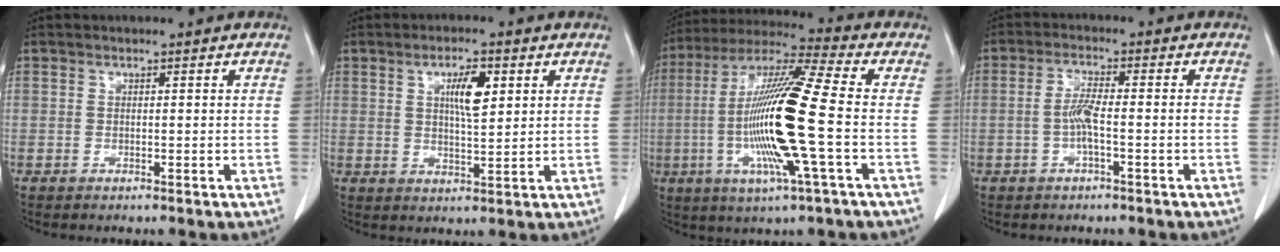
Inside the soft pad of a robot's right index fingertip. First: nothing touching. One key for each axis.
{"total": 5.6, "fx": 2.0, "fy": 1.3, "fz": 5.1, "tx": -0.089, "ty": -0.001, "tz": 0.035}
{"total": 18.6, "fx": -2.9, "fy": 0.0, "fz": 18.3, "tx": -0.371, "ty": -0.008, "tz": -0.065}
{"total": 3.9, "fx": -1.0, "fy": 0.3, "fz": 3.8, "tx": -0.077, "ty": 0.007, "tz": -0.020}